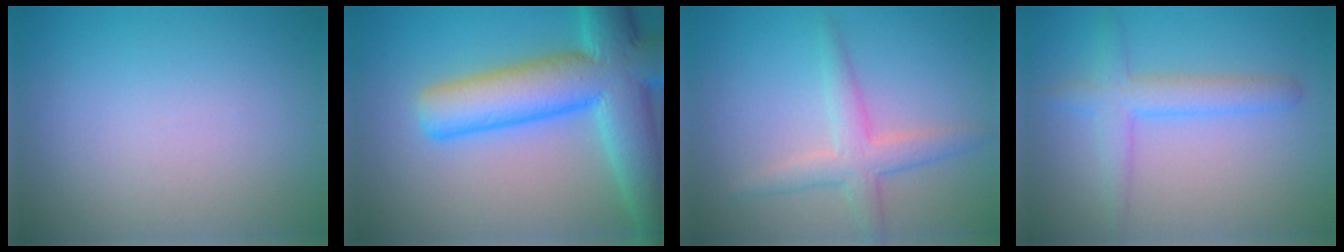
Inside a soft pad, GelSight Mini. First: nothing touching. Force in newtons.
{"total": 11.3, "press": 11.2, "slide": 0.4}
{"total": 3.2, "press": 3.2, "slide": 0.0}
{"total": 3.3, "press": 3.3, "slide": 0.2}